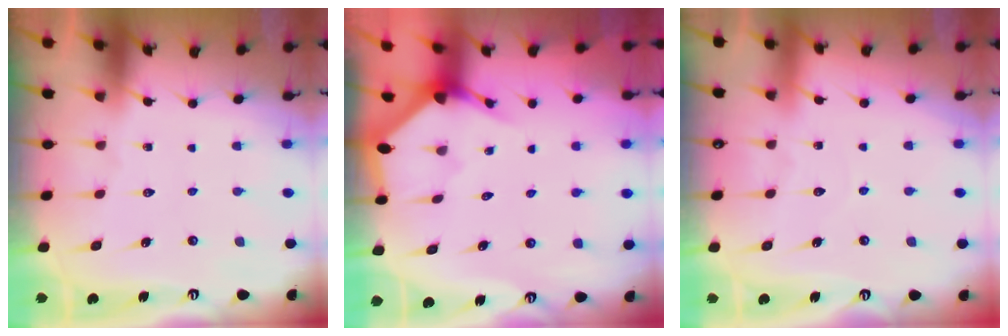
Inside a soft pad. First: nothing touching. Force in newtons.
{"total": 2.8, "press": 2.8, "slide": 0.2}
{"total": 3.1, "press": 3.1, "slide": 0.3}